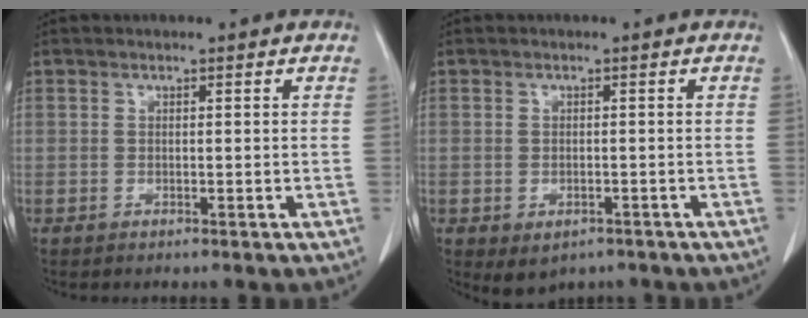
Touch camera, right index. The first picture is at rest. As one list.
[{"total": 3.5, "force": [-1.9, 2.4, 1.6], "torque": [-0.020, -0.002, -0.013]}]